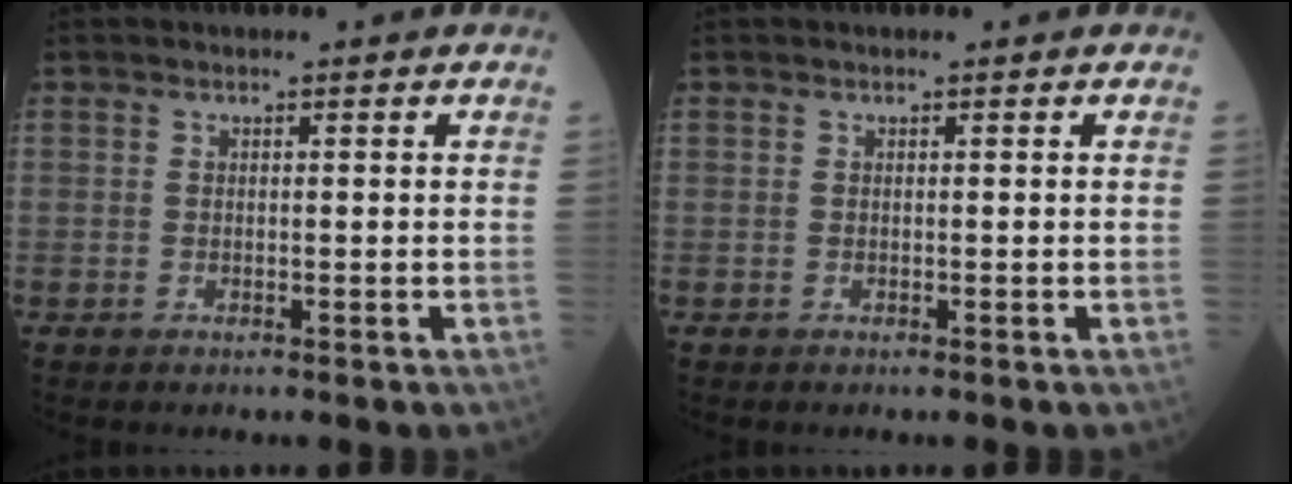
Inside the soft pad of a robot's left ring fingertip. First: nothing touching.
{"total": 0.0}